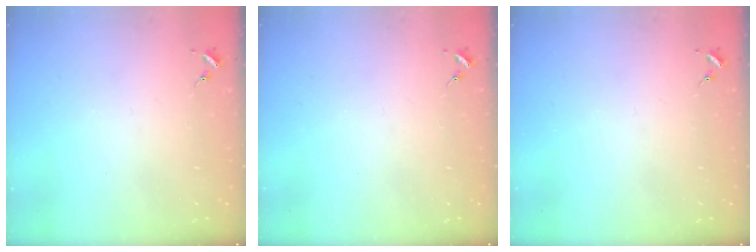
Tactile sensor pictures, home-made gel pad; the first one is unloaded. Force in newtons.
{"total": 0.0}
{"total": 0.0}